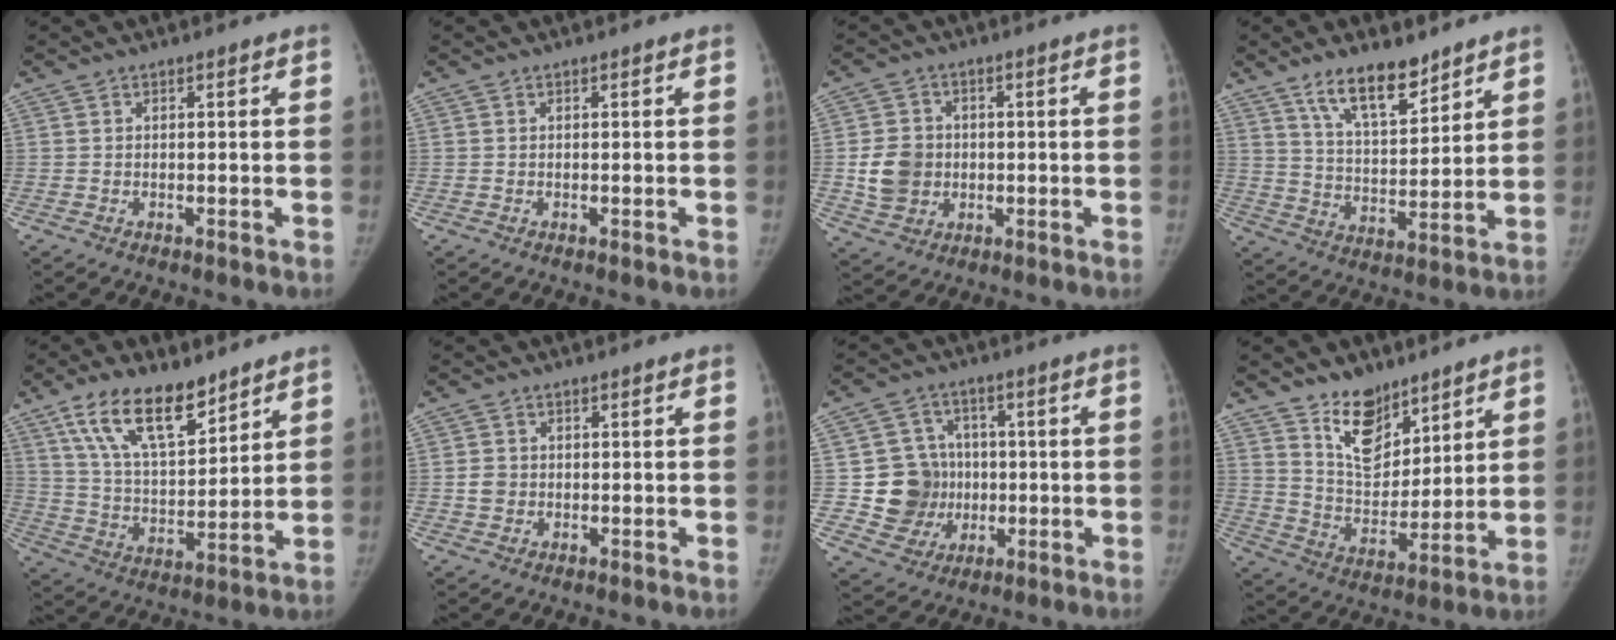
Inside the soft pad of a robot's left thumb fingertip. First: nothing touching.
{"total": 0.0}
{"total": 8.3, "force": [-0.4, 7.3, 3.9], "torque": [-0.049, 0.005, -0.003]}
{"total": 11.9, "force": [8.5, 4.6, 7.0], "torque": [-0.094, -0.059, 0.155]}
{"total": 16.3, "force": [10.6, 7.1, 10.2], "torque": [-0.145, -0.053, 0.198]}
{"total": 2.5, "force": [0.0, 2.3, 1.0], "torque": [-0.007, 0.004, 0.001]}
{"total": 11.3, "force": [-0.3, 10.8, 3.4], "torque": [-0.009, 0.014, 0.006]}
{"total": 12.4, "force": [8.6, 6.9, 5.7], "torque": [-0.056, -0.067, 0.160]}